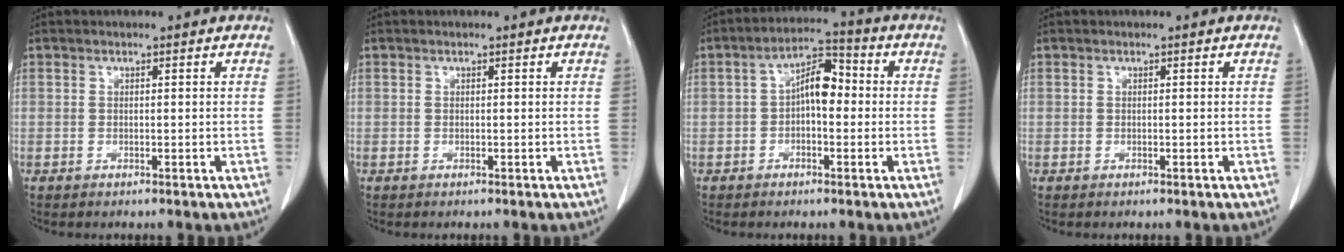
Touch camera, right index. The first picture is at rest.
{"total": 0.0}
{"total": 6.4, "force": [-0.2, 2.9, 5.6], "torque": [-0.098, 0.031, -0.009]}
{"total": 0.0}